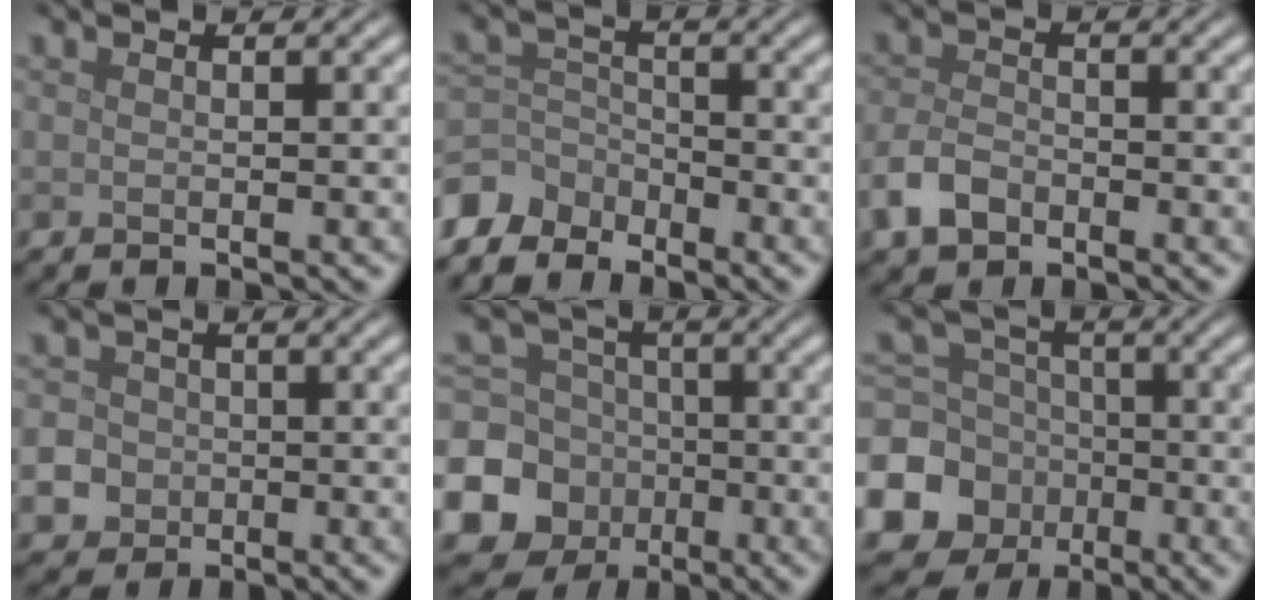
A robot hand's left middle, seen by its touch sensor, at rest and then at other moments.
{"total": 4.3, "force": [-3.7, 2.1, 0.6], "torque": [-0.015, -0.003, -0.084]}
{"total": 3.0, "force": [-1.9, 1.8, 1.5], "torque": [-0.029, 0.001, -0.045]}
{"total": 8.8, "force": [-3.1, 8.0, 2.2], "torque": [-0.051, -0.017, -0.085]}
{"total": 14.5, "force": [-4.9, 13.2, 3.5], "torque": [-0.110, -0.037, -0.102]}
{"total": 11.5, "force": [-4.4, 10.1, 3.1], "torque": [-0.086, -0.033, -0.105]}